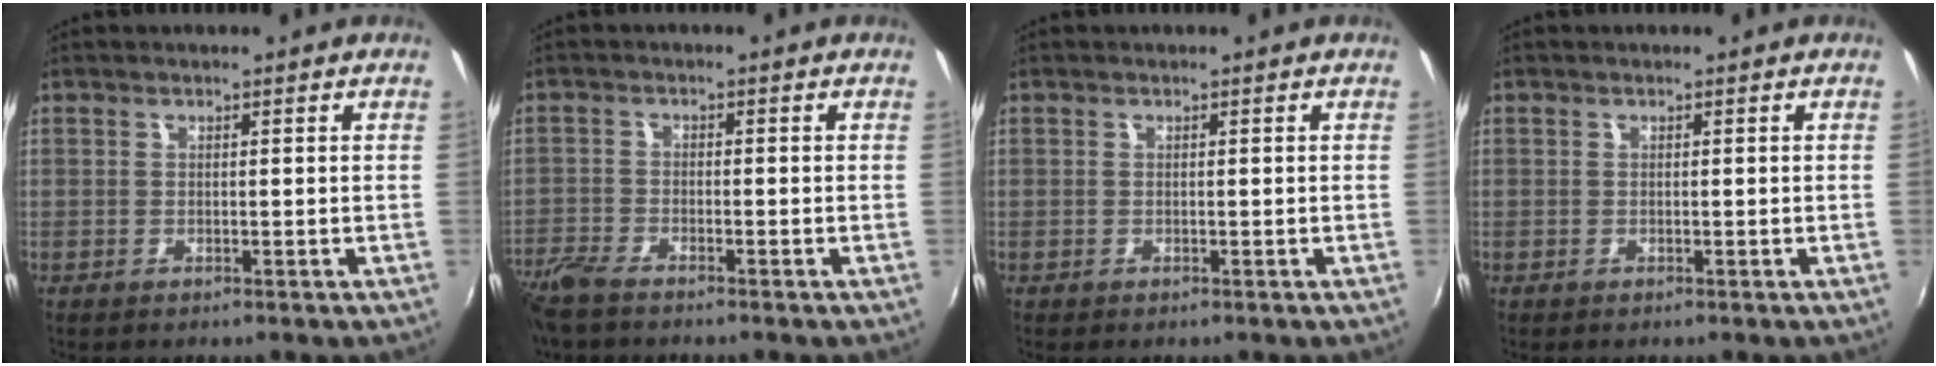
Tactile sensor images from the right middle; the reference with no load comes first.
{"total": 6.9, "force": [-5.8, 1.6, 3.2], "torque": [-0.091, -0.024, -0.118]}
{"total": 0.0}
{"total": 0.0}